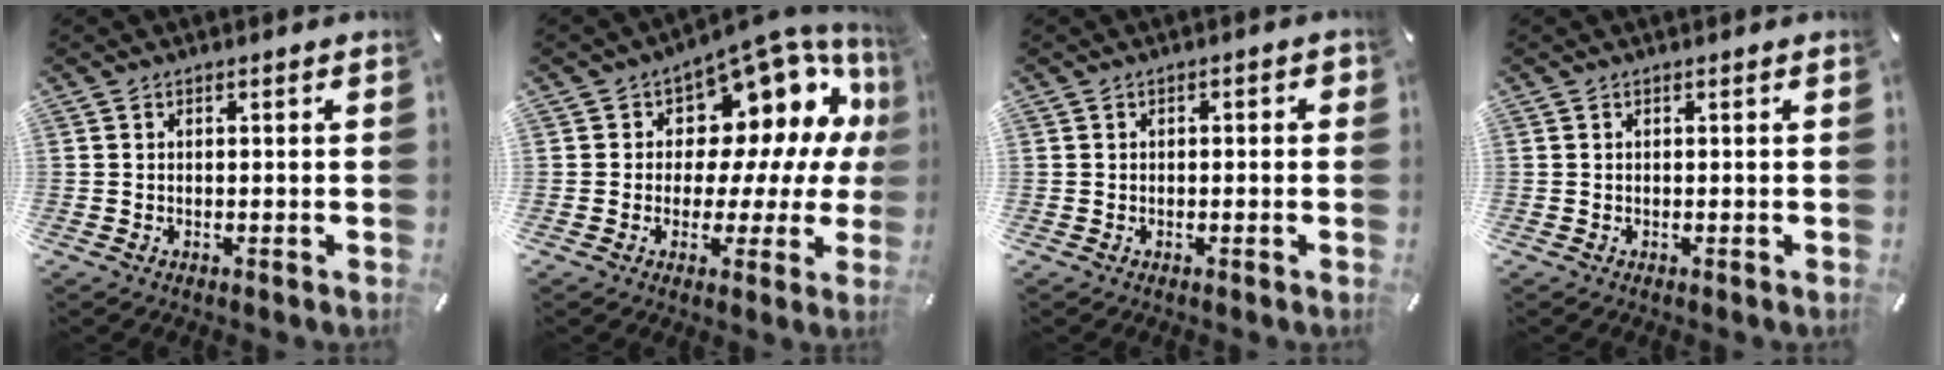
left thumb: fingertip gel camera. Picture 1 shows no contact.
{"total": 12.8, "force": [6.8, 8.3, 7.0], "torque": [-0.085, -0.076, 0.117]}
{"total": 1.2, "force": [-0.7, 1.0, 0.3], "torque": [-0.005, 0.005, -0.016]}
{"total": 0.0}